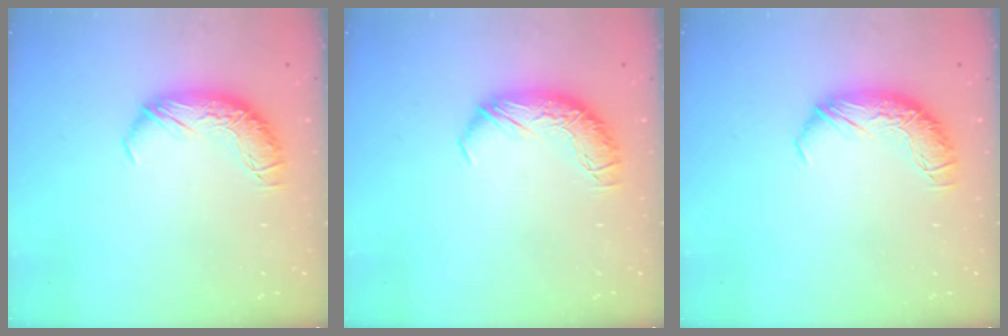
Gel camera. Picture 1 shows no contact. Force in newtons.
{"total": 0.0}
{"total": 0.0}